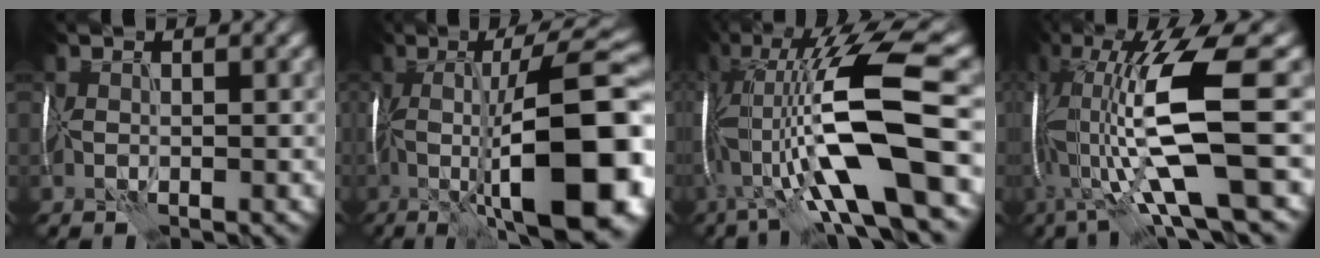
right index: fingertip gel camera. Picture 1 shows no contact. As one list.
[{"total": 16.4, "force": [-3.0, 4.3, 15.5], "torque": [-0.219, 0.021, -0.043]}, {"total": 14.0, "force": [-3.0, 3.0, 13.4], "torque": [-0.245, 0.020, -0.052]}, {"total": 13.5, "force": [-1.2, 2.9, 13.1], "torque": [-0.251, 0.003, -0.016]}]